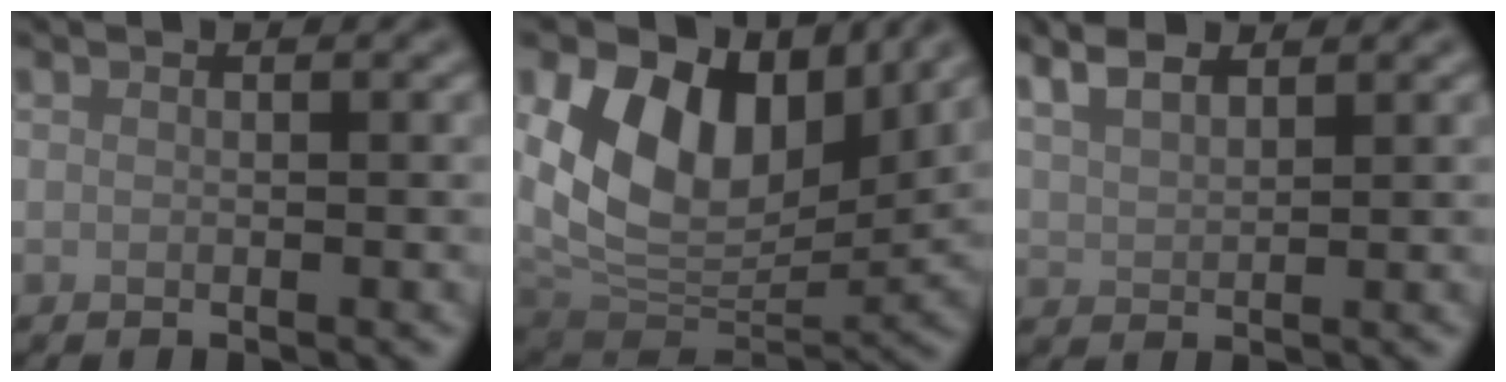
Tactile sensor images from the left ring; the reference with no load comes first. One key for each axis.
{"total": 12.1, "fx": 4.3, "fy": 7.9, "fz": 8.2, "tx": -0.148, "ty": -0.007, "tz": 0.083}
{"total": 3.2, "fx": 2.6, "fy": 1.0, "fz": 1.6, "tx": -0.036, "ty": 0.011, "tz": 0.052}